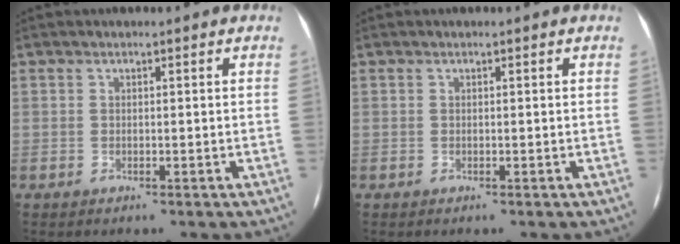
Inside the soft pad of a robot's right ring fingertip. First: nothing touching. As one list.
[{"total": 0.0}]